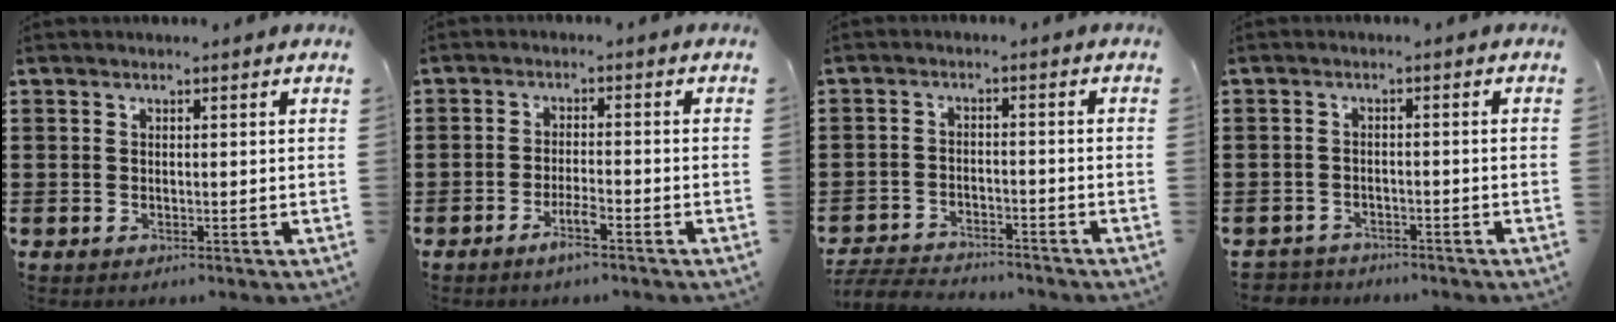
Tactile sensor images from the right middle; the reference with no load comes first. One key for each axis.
{"total": 3.3, "fx": -2.2, "fy": 0.3, "fz": 2.4, "tx": -0.048, "ty": -0.001, "tz": -0.041}
{"total": 4.3, "fx": -4.3, "fy": 0.7, "fz": 0.2, "tx": -0.013, "ty": 0.001, "tz": -0.092}
{"total": 2.6, "fx": -2.4, "fy": 0.6, "fz": -0.4, "tx": 0.000, "ty": -0.002, "tz": -0.056}